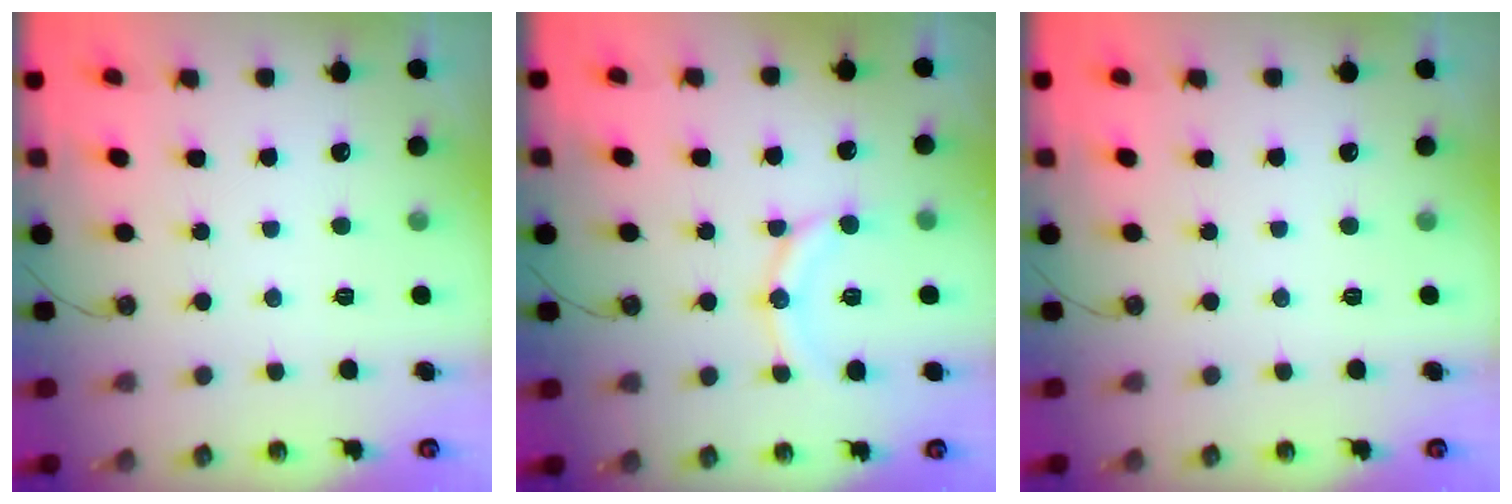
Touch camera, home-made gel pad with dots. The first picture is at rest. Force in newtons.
{"total": 11.7, "press": 11.4, "slide": 2.7}
{"total": 0.0}